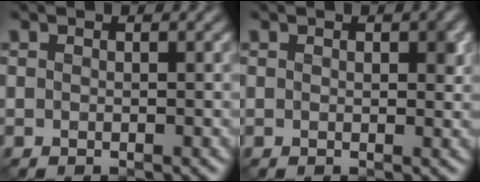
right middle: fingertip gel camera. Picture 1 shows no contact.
{"total": 1.6, "force": [0.3, 0.8, 1.3], "torque": [-0.013, -0.003, 0.007]}